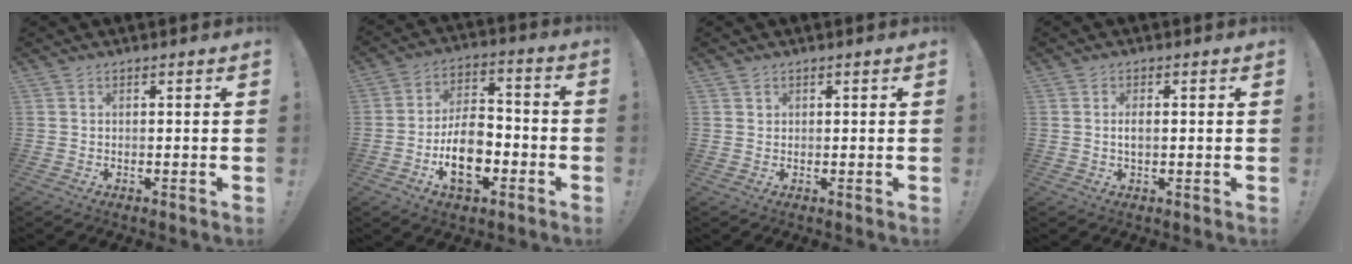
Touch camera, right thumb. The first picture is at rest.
{"total": 14.8, "force": [-5.4, 8.9, 10.6], "torque": [-0.174, 0.032, -0.091]}
{"total": 1.0, "force": [0.7, 0.8, 0.1], "torque": [0.004, -0.002, 0.012]}
{"total": 2.3, "force": [-0.2, 0.8, 2.1], "torque": [-0.038, 0.003, -0.005]}